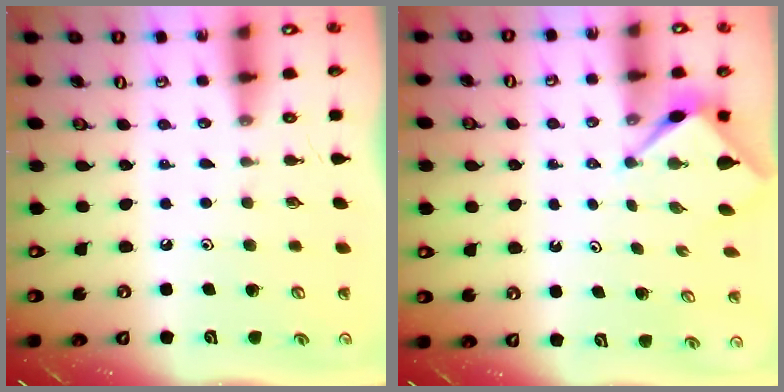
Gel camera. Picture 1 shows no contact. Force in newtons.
{"total": 3.1, "press": 3.1, "slide": 0.3}